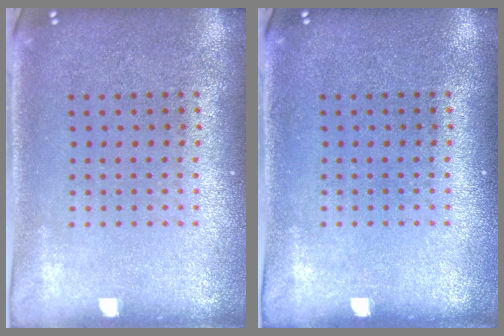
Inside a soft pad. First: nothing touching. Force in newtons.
{"total": 0.0}